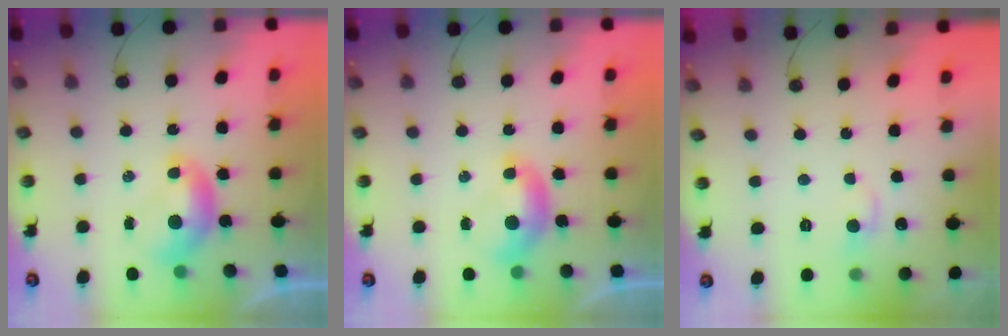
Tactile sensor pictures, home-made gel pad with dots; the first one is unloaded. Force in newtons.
{"total": 0.6, "press": 0.3, "slide": 0.5}
{"total": 0.8, "press": 0.1, "slide": 0.8}